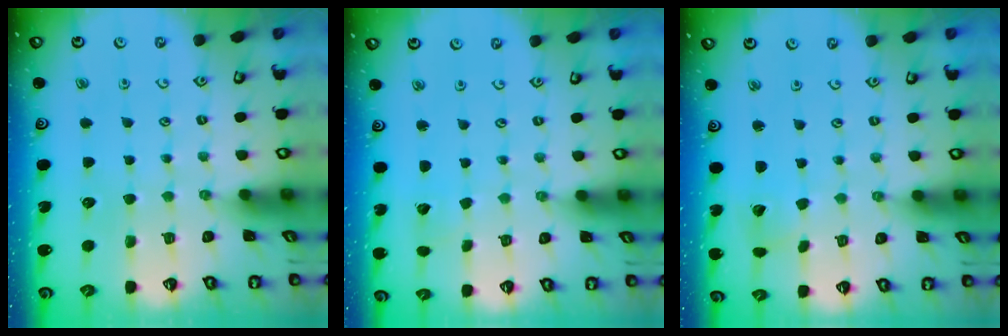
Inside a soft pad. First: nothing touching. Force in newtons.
{"total": 1.9, "press": 1.9, "slide": 0.2}
{"total": 2.3, "press": 2.3, "slide": 0.3}